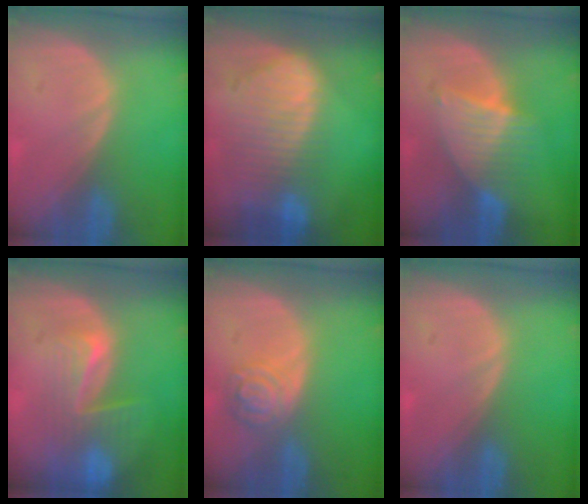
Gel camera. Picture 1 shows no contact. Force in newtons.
{"total": 10.1, "press": 8.5, "slide": 5.4}
{"total": 6.3, "press": 6.2, "slide": 1.0}
{"total": 8.1, "press": 7.0, "slide": 4.1}
{"total": 5.3, "press": 4.8, "slide": 2.3}
{"total": 0.0}